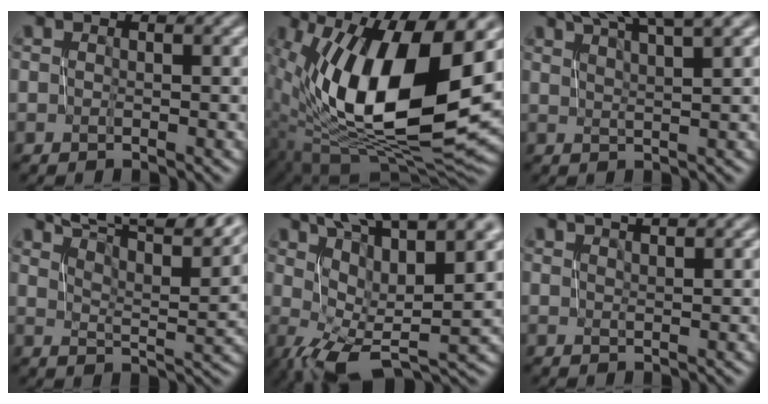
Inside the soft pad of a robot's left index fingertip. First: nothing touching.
{"total": 15.4, "force": [2.0, 6.7, 13.7], "torque": [-0.243, 0.002, 0.023]}
{"total": 7.1, "force": [5.2, 1.1, 4.7], "torque": [-0.051, 0.019, 0.067]}
{"total": 12.0, "force": [9.7, 2.3, 6.5], "torque": [-0.092, 0.015, 0.128]}
{"total": 12.1, "force": [4.3, 4.6, 10.3], "torque": [-0.166, 0.007, 0.083]}
{"total": 1.9, "force": [1.4, 0.4, 1.2], "torque": [-0.004, 0.007, 0.007]}